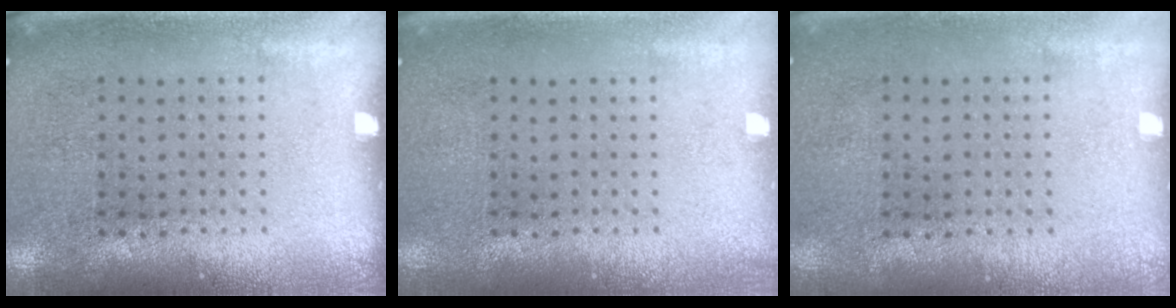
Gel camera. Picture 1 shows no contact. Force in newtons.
{"total": 0.5, "press": 0.5, "slide": 0.1}
{"total": 0.0}